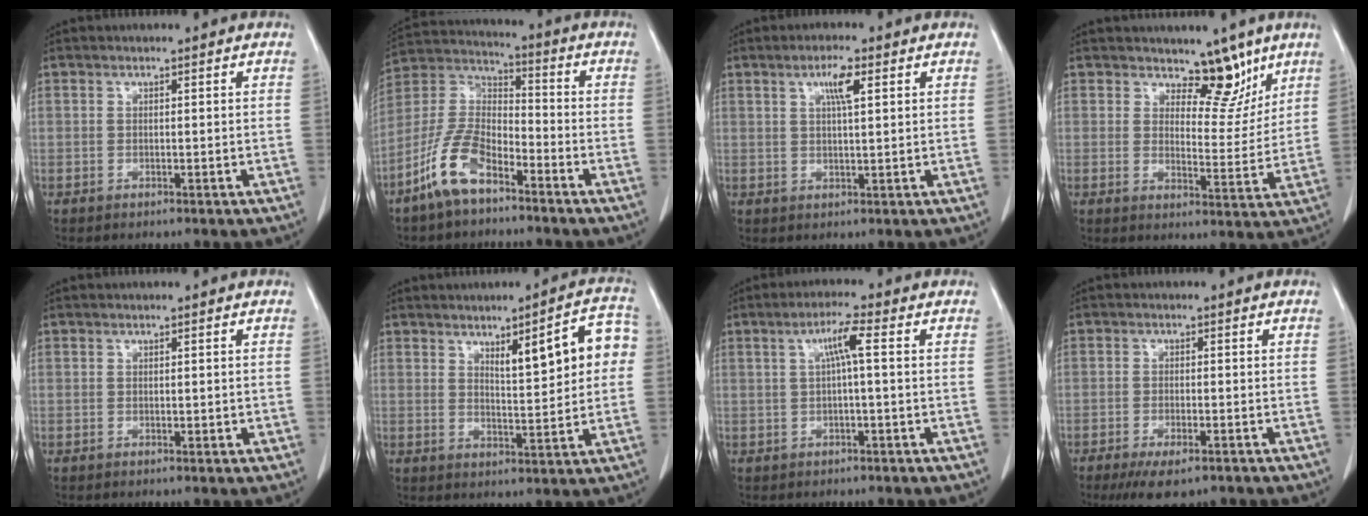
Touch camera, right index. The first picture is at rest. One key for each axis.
{"total": 11.0, "fx": -6.9, "fy": 4.4, "fz": 7.2, "tx": -0.169, "ty": 0.002, "tz": -0.141}
{"total": 3.9, "fx": 1.7, "fy": 0.5, "fz": 3.5, "tx": -0.064, "ty": 0.001, "tz": 0.028}
{"total": 6.9, "fx": 5.2, "fy": 3.2, "fz": 3.2, "tx": -0.022, "ty": -0.014, "tz": 0.077}
{"total": 0.8, "fx": 0.0, "fy": 0.5, "fz": 0.6, "tx": -0.007, "ty": -0.001, "tz": 0.003}
{"total": 9.6, "fx": 2.6, "fy": 2.0, "fz": 9.0, "tx": -0.120, "ty": 0.016, "tz": 0.038}
{"total": 4.0, "fx": 0.8, "fy": 0.1, "fz": 3.9, "tx": -0.072, "ty": 0.012, "tz": 0.014}
{"total": 6.0, "fx": -4.2, "fy": 1.8, "fz": 3.9, "tx": -0.061, "ty": -0.011, "tz": -0.064}